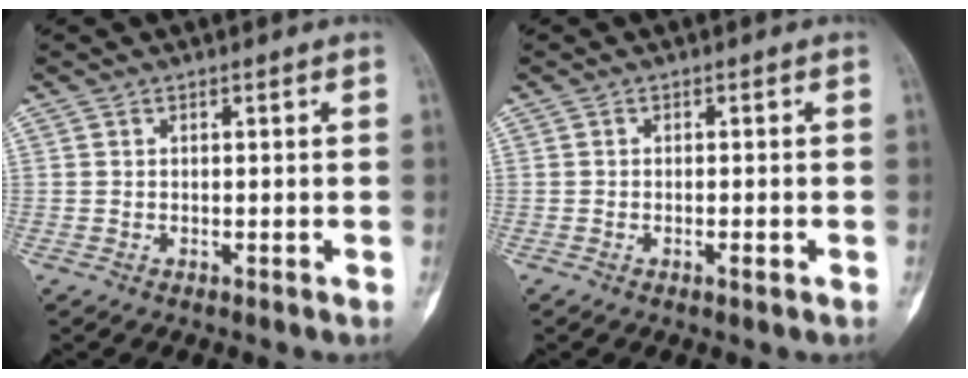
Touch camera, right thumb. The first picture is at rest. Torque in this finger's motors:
{"motor_torque": [-0.25, 0.05, -0.07, 0.28, -0.02]}